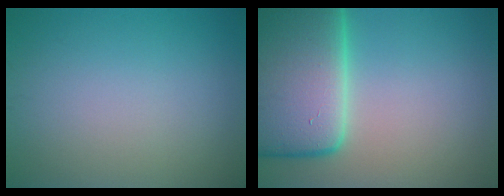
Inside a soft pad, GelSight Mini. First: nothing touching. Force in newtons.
{"total": 15.0, "press": 14.9, "slide": 1.1}